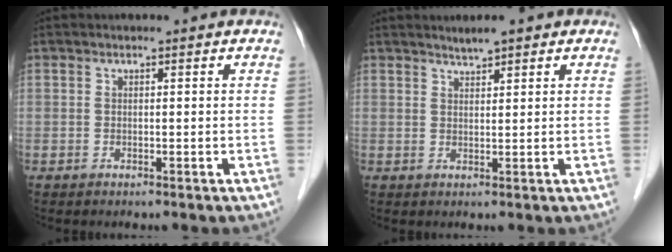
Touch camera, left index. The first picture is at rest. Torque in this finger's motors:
{"motor_torque": [0.01, -0.02, -0.16, 0.01]}